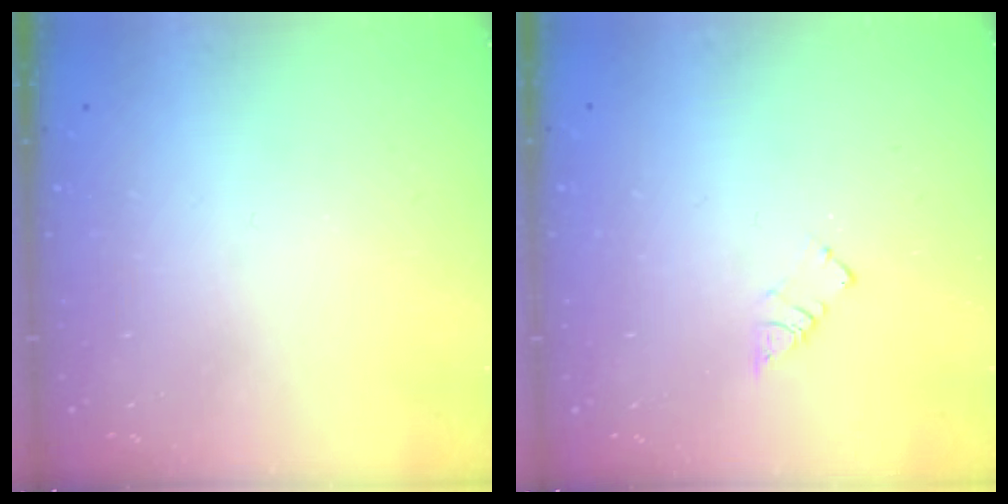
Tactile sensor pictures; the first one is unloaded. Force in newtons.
{"total": 2.6, "press": 2.6, "slide": 0.3}